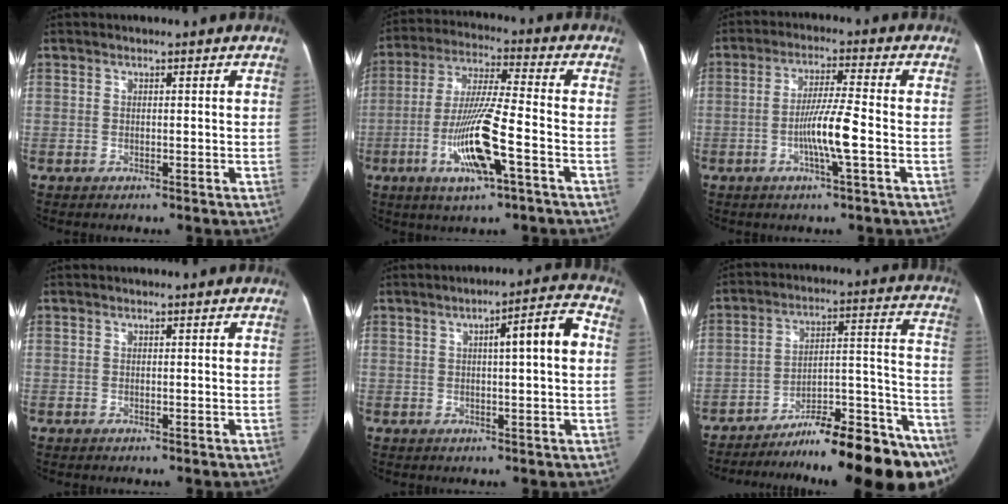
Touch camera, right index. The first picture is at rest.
{"total": 13.5, "force": [-4.8, 1.2, 12.6], "torque": [-0.251, -0.009, -0.087]}
{"total": 7.4, "force": [-2.1, -0.2, 7.1], "torque": [-0.137, -0.001, -0.041]}
{"total": 0.0}
{"total": 7.4, "force": [1.1, 0.7, 7.3], "torque": [-0.107, 0.024, 0.014]}
{"total": 23.2, "force": [-19.0, 2.3, 13.0], "torque": [-0.093, 0.039, -0.279]}